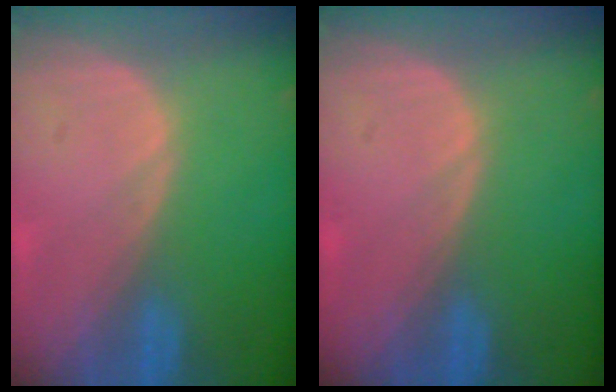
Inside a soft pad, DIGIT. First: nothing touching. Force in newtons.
{"total": 0.0}